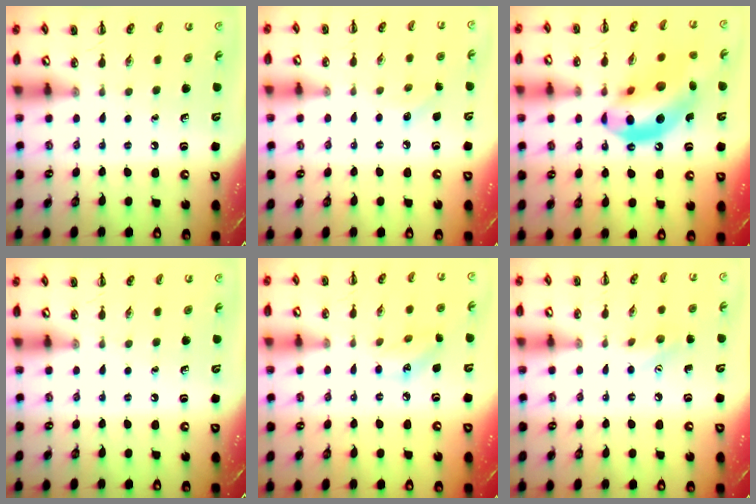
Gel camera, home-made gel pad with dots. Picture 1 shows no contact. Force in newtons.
{"total": 5.7, "press": 5.6, "slide": 1.4}
{"total": 18.0, "press": 17.5, "slide": 4.5}
{"total": 0.0}
{"total": 5.8, "press": 5.7, "slide": 1.2}
{"total": 7.6, "press": 7.4, "slide": 1.8}